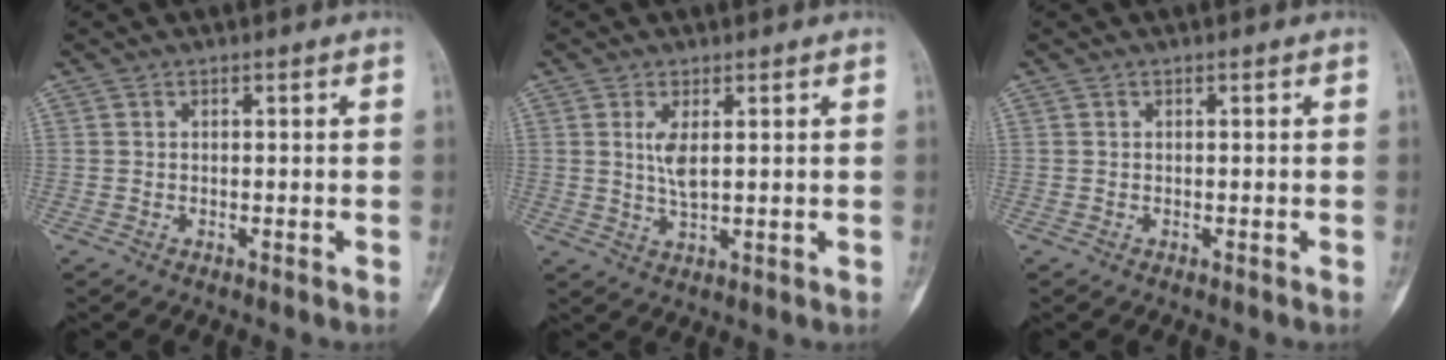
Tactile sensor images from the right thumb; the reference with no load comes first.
{"total": 4.1, "force": [1.1, 1.3, 3.7], "torque": [-0.077, -0.012, 0.028]}
{"total": 0.0}